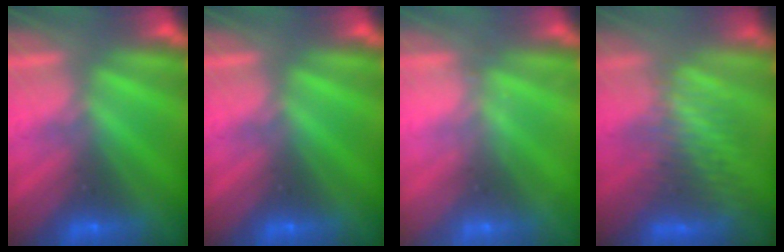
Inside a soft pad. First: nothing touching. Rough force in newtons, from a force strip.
{"total": 0.0}
{"total": 2.1}
{"total": 3.1}